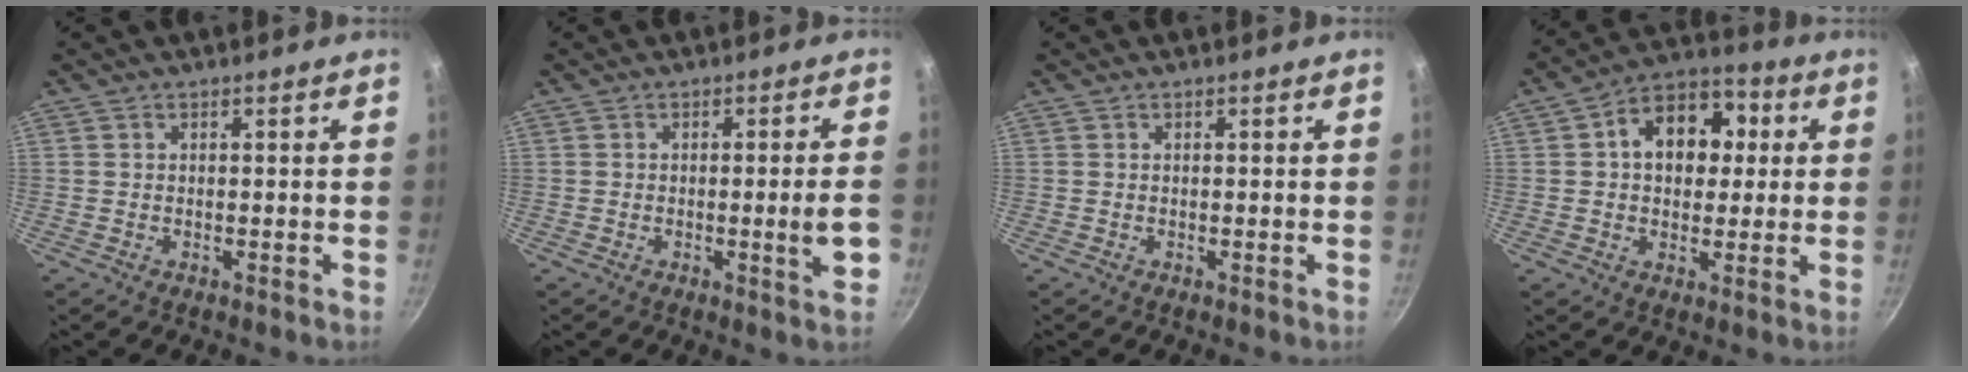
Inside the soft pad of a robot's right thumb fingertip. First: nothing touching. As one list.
[{"total": 5.0, "force": [-1.0, 0.3, 4.9], "torque": [-0.067, 0.004, -0.011]}, {"total": 0.0}, {"total": 13.3, "force": [2.4, 9.6, 8.9], "torque": [-0.089, 0.020, 0.021]}]